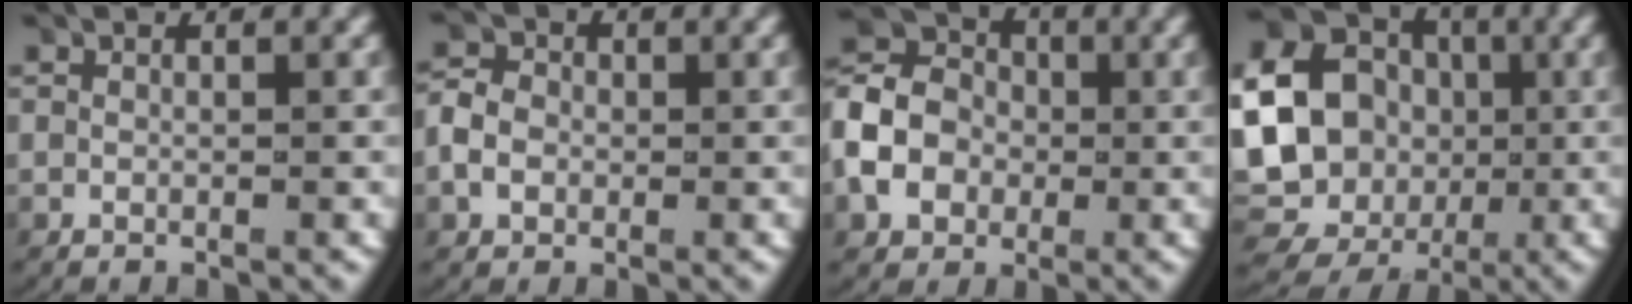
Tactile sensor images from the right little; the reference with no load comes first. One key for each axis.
{"total": 2.8, "fx": -0.3, "fy": 2.4, "fz": 1.3, "tx": -0.030, "ty": 0.006, "tz": -0.010}
{"total": 8.1, "fx": -0.2, "fy": 7.0, "fz": 4.0, "tx": -0.093, "ty": -0.006, "tz": -0.011}
{"total": 20.3, "fx": 0.1, "fy": 18.8, "fz": 7.6, "tx": -0.206, "ty": -0.048, "tz": -0.006}